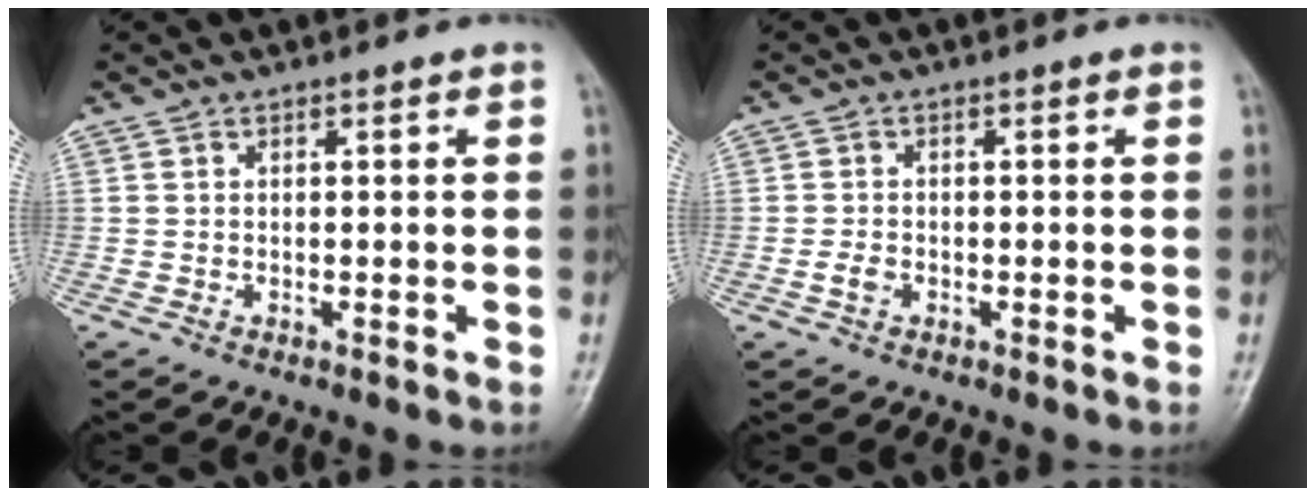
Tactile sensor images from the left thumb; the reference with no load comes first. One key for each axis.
{"total": 1.7, "fx": -0.6, "fy": 1.2, "fz": 1.1, "tx": -0.022, "ty": 0.004, "tz": -0.014}